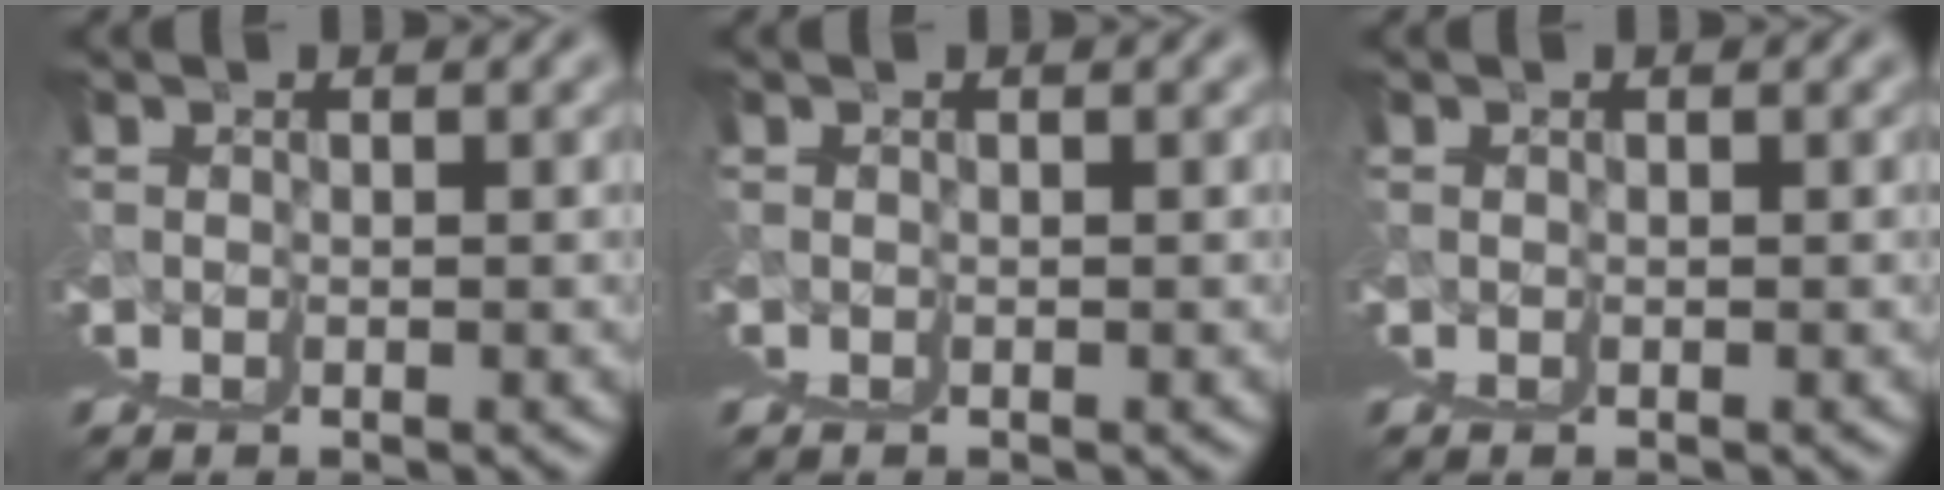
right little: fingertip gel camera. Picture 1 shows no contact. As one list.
[{"total": 0.0}, {"total": 0.0}]